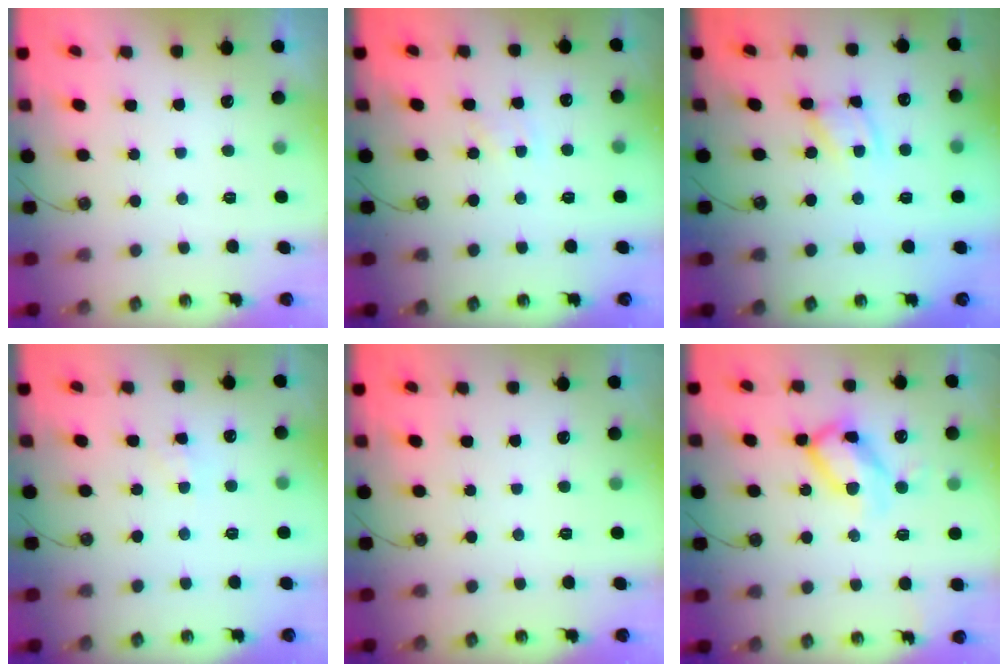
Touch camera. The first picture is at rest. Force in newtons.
{"total": 3.2, "press": 3.2, "slide": 0.4}
{"total": 4.0, "press": 4.0, "slide": 0.2}
{"total": 2.5, "press": 2.4, "slide": 0.4}
{"total": 0.0}
{"total": 12.2, "press": 12.1, "slide": 1.2}